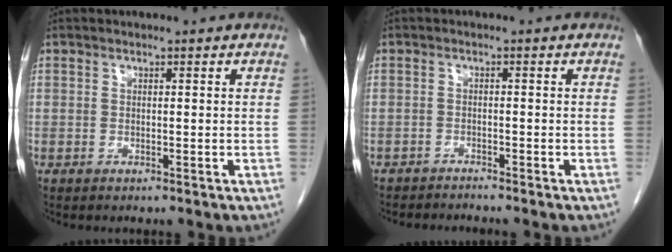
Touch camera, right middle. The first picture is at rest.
{"total": 2.9, "force": [-2.9, 0.0, 0.3], "torque": [-0.001, -0.007, -0.046]}